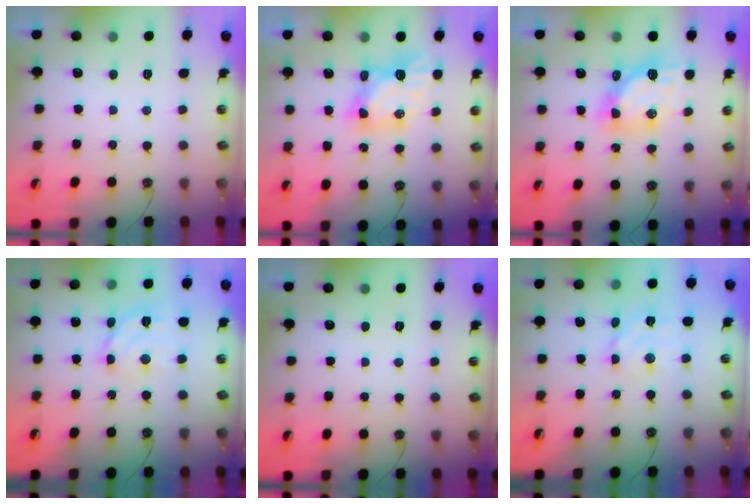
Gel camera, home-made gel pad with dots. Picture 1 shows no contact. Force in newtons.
{"total": 7.0, "press": 7.0, "slide": 0.3}
{"total": 10.7, "press": 10.6, "slide": 1.3}
{"total": 11.7, "press": 11.5, "slide": 1.7}
{"total": 0.0}
{"total": 7.2, "press": 7.1, "slide": 0.5}